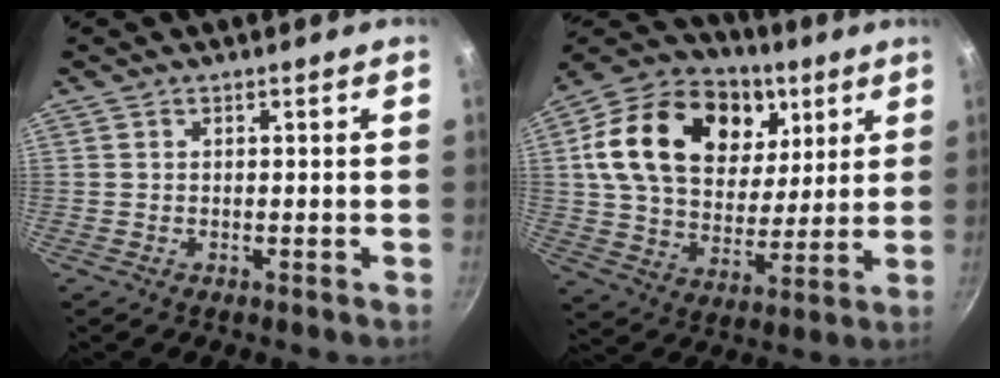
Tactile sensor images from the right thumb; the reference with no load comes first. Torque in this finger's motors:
{"motor_torque": [0.55, 3.78, 0.83, -0.41, 0.53]}